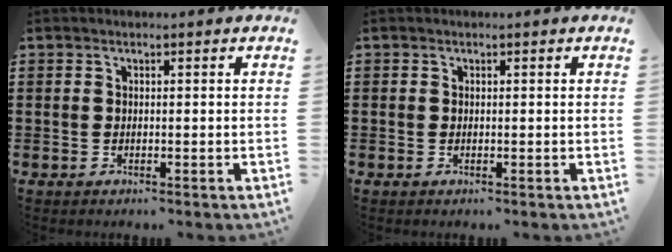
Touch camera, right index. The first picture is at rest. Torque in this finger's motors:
{"motor_torque": [0.06, -0.05, 0.01, 0.01]}